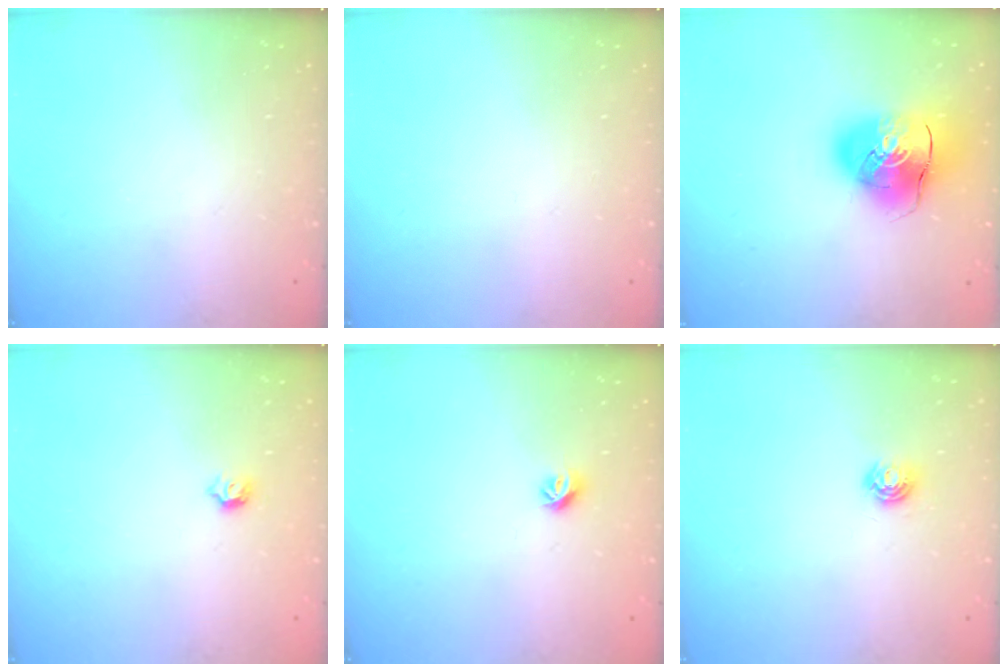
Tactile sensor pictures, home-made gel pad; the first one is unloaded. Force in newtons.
{"total": 0.0}
{"total": 13.9, "press": 13.7, "slide": 2.4}
{"total": 3.8, "press": 3.7, "slide": 0.8}
{"total": 6.0, "press": 6.0, "slide": 0.7}
{"total": 5.0, "press": 5.0, "slide": 0.6}